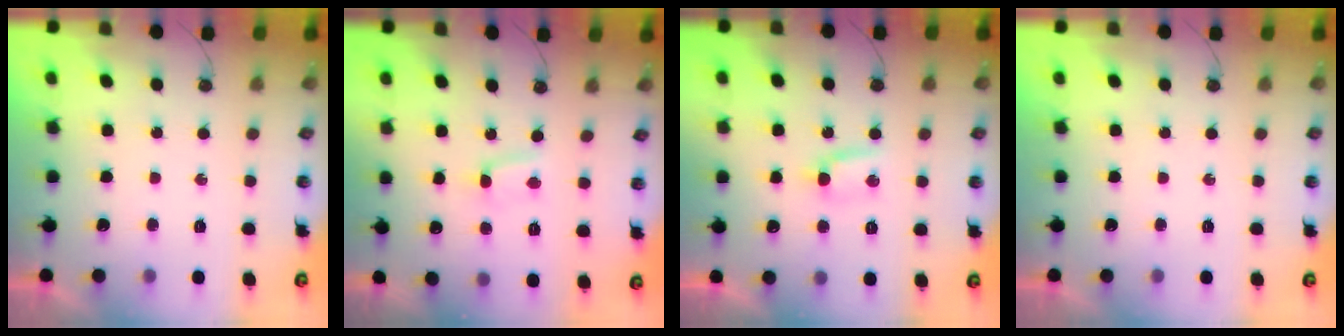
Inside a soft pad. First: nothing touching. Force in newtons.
{"total": 1.6, "press": 1.5, "slide": 0.3}
{"total": 3.7, "press": 3.7, "slide": 0.4}
{"total": 0.0}